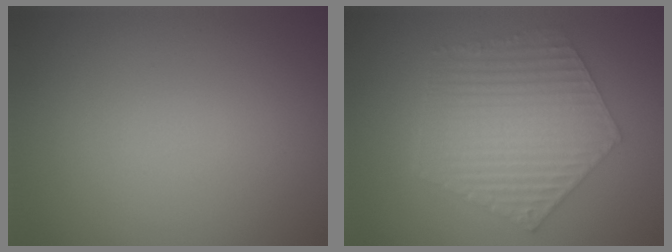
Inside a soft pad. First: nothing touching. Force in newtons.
{"total": 6.2, "press": 4.5, "slide": 4.2}